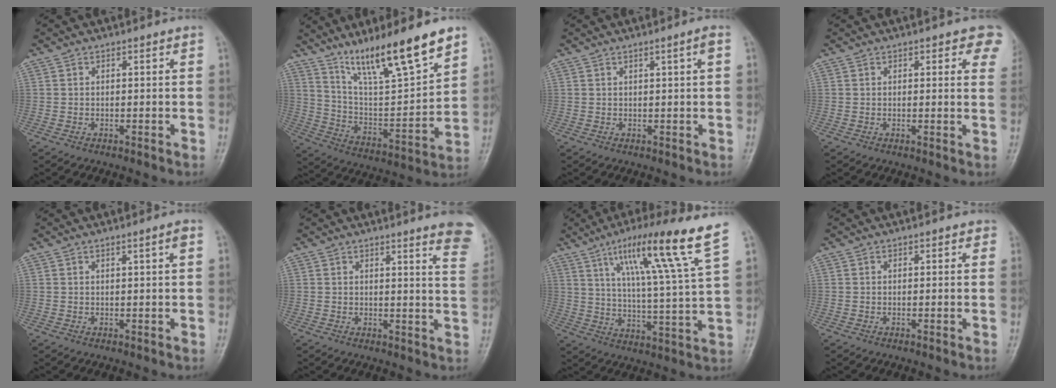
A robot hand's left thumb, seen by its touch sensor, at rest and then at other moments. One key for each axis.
{"total": 18.9, "fx": 13.2, "fy": 3.2, "fz": 13.1, "tx": -0.196, "ty": -0.069, "tz": 0.238}
{"total": 1.9, "fx": 0.7, "fy": -0.1, "fz": 1.8, "tx": -0.032, "ty": -0.001, "tz": 0.013}
{"total": 5.9, "fx": 3.3, "fy": 2.6, "fz": 4.1, "tx": -0.010, "ty": -0.006, "tz": 0.027}
{"total": 1.7, "fx": 0.6, "fy": 0.0, "fz": 1.6, "tx": -0.027, "ty": -0.001, "tz": 0.012}
{"total": 9.4, "fx": 7.1, "fy": 1.0, "fz": 6.1, "tx": -0.047, "ty": -0.032, "tz": 0.058}
{"total": 17.3, "fx": 10.0, "fy": -0.1, "fz": 14.2, "tx": -0.220, "ty": -0.044, "tz": 0.155}
{"total": 1.2, "fx": 0.4, "fy": 0.8, "fz": 0.8, "tx": 0.003, "ty": 0.002, "tz": 0.001}